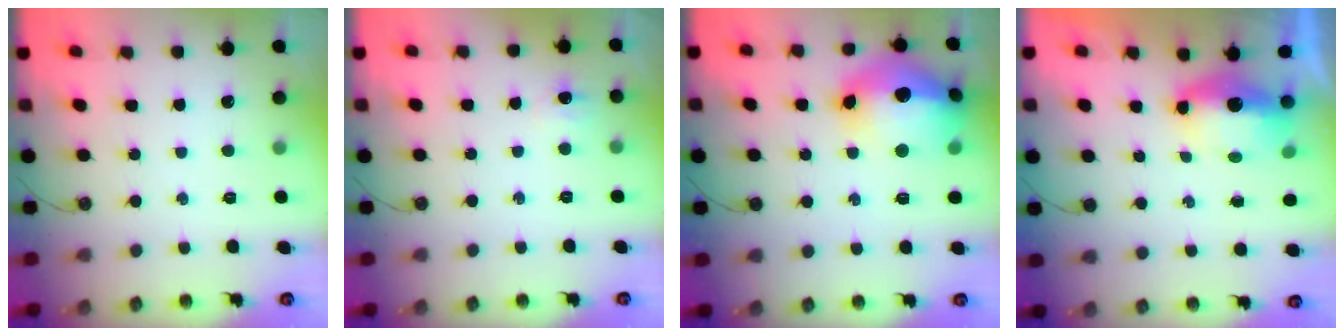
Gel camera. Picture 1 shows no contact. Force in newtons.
{"total": 3.6, "press": 3.5, "slide": 0.8}
{"total": 21.4, "press": 21.3, "slide": 1.8}
{"total": 6.7, "press": 6.6, "slide": 0.5}